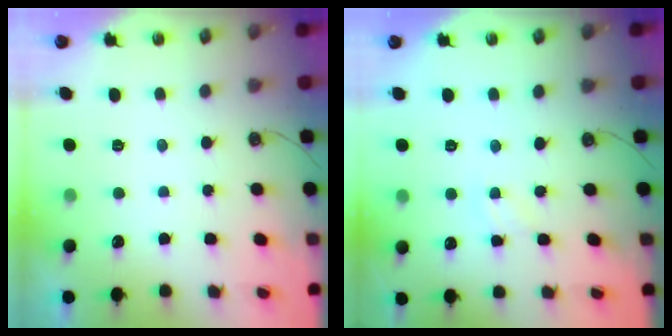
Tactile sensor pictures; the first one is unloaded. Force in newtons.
{"total": 0.9, "press": 0.9, "slide": 0.2}